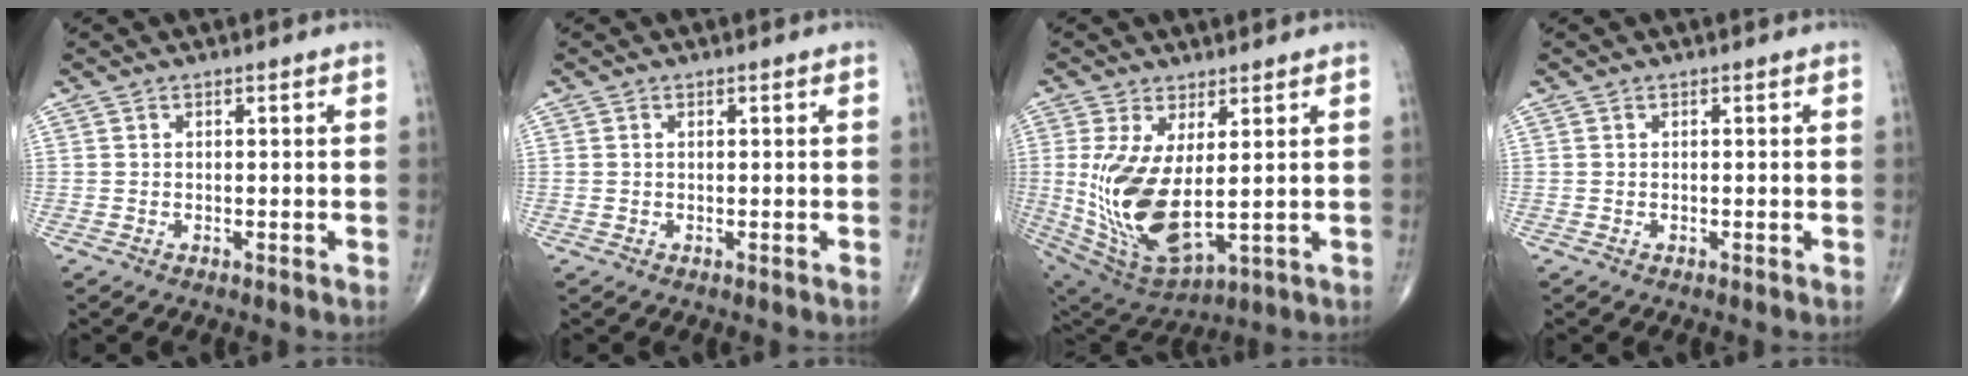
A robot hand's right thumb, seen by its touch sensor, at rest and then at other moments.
{"total": 0.5, "force": [0.1, 0.3, 0.4], "torque": [-0.012, 0.008, 0.006]}
{"total": 16.2, "force": [0.7, 7.2, 14.5], "torque": [-0.298, -0.029, 0.041]}
{"total": 0.0}